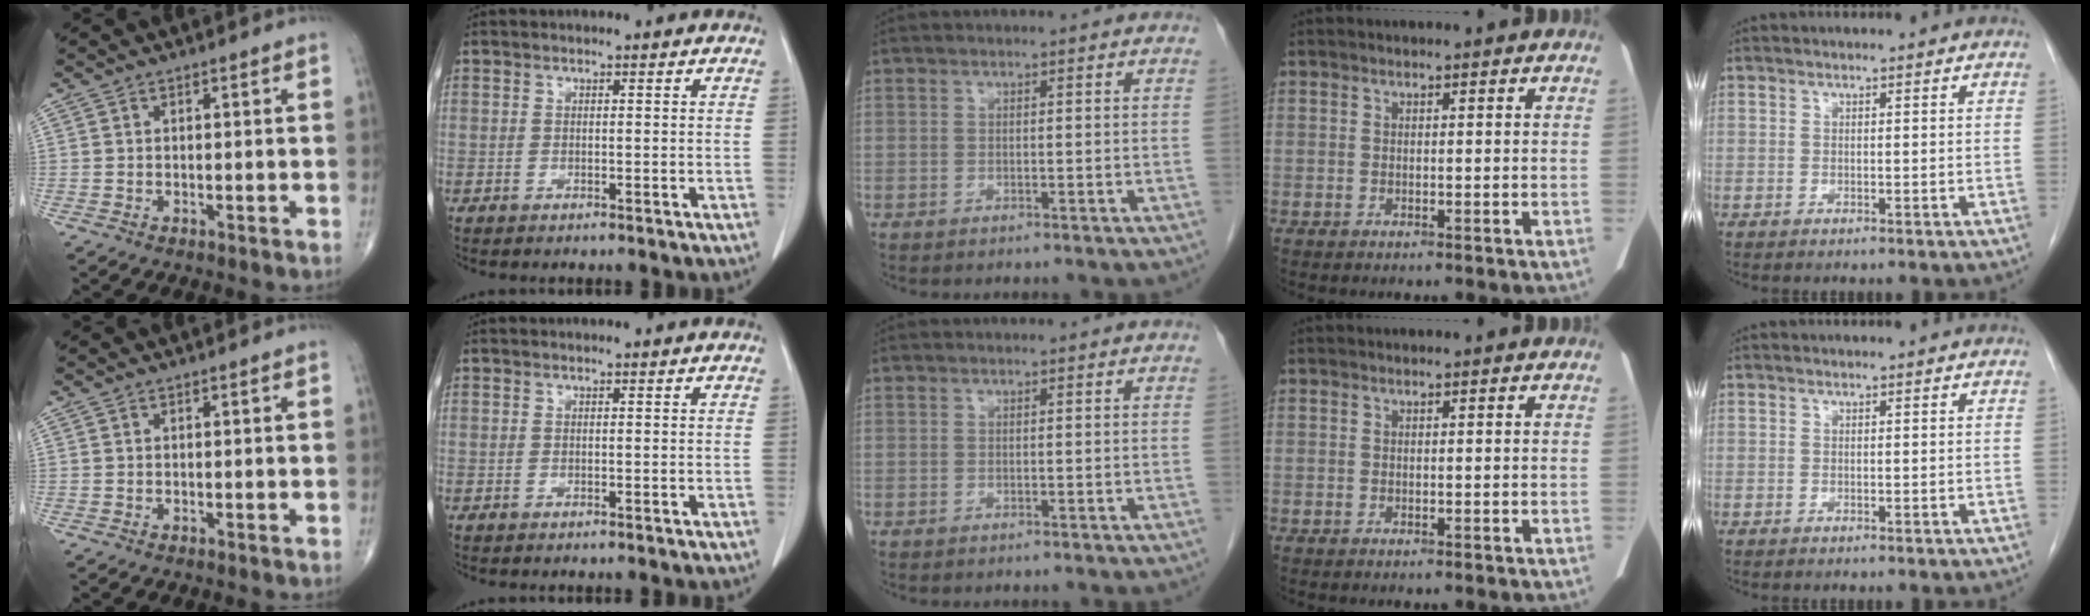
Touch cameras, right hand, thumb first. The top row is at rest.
{}